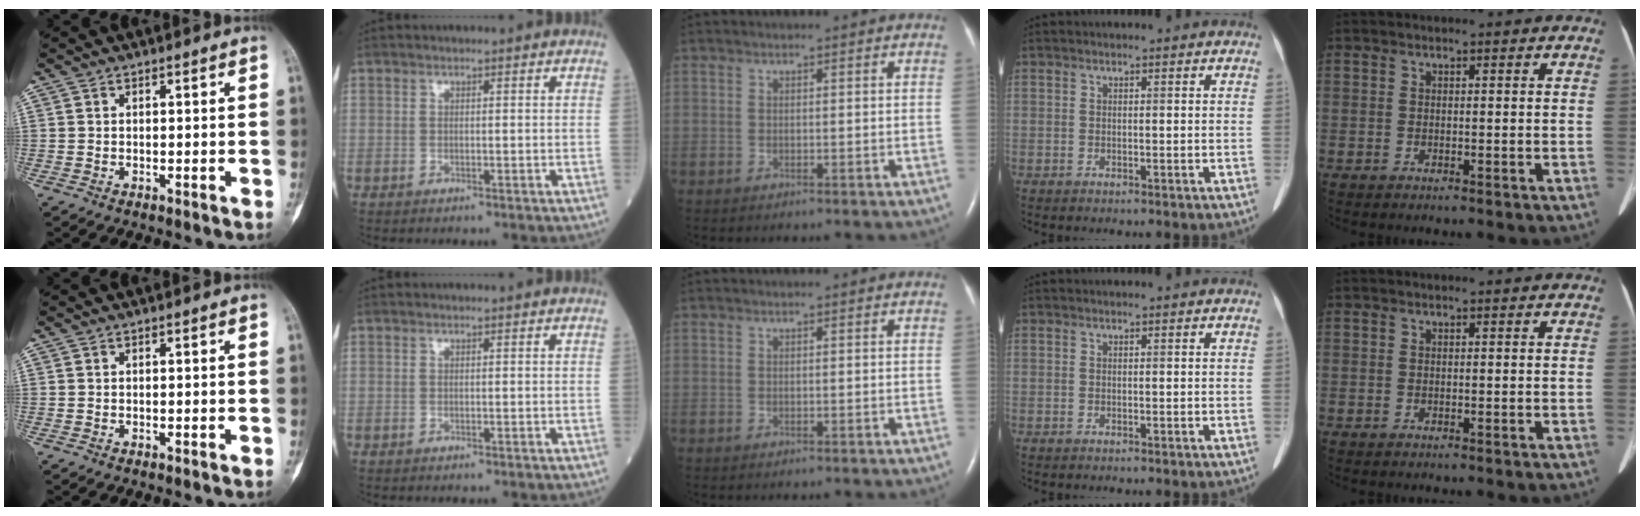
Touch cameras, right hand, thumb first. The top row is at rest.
{}